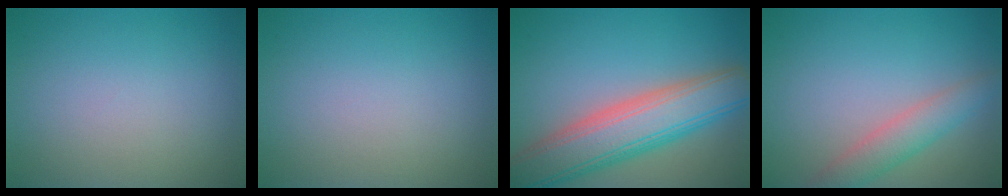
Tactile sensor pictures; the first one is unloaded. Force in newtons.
{"total": 0.0}
{"total": 8.7, "press": 8.7, "slide": 0.4}
{"total": 3.2, "press": 3.2, "slide": 0.1}